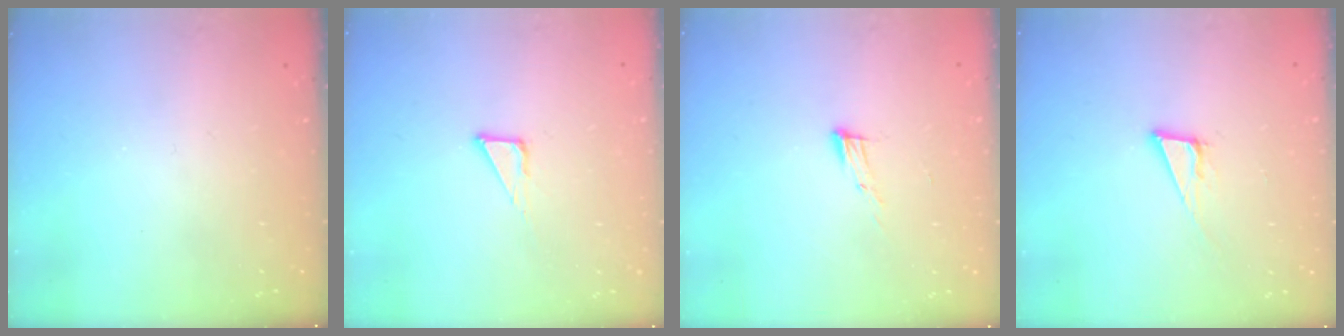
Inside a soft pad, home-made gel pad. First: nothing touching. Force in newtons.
{"total": 3.8, "press": 3.8, "slide": 0.3}
{"total": 7.7, "press": 7.6, "slide": 1.2}
{"total": 6.8, "press": 6.4, "slide": 2.4}